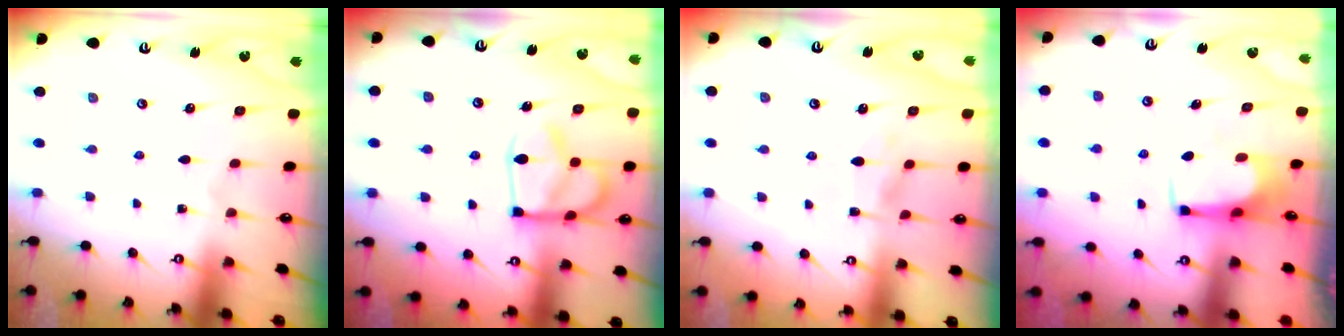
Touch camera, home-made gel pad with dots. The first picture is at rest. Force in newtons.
{"total": 15.8, "press": 15.7, "slide": 1.6}
{"total": 2.0, "press": 1.7, "slide": 1.0}
{"total": 0.6, "press": 0.5, "slide": 0.3}